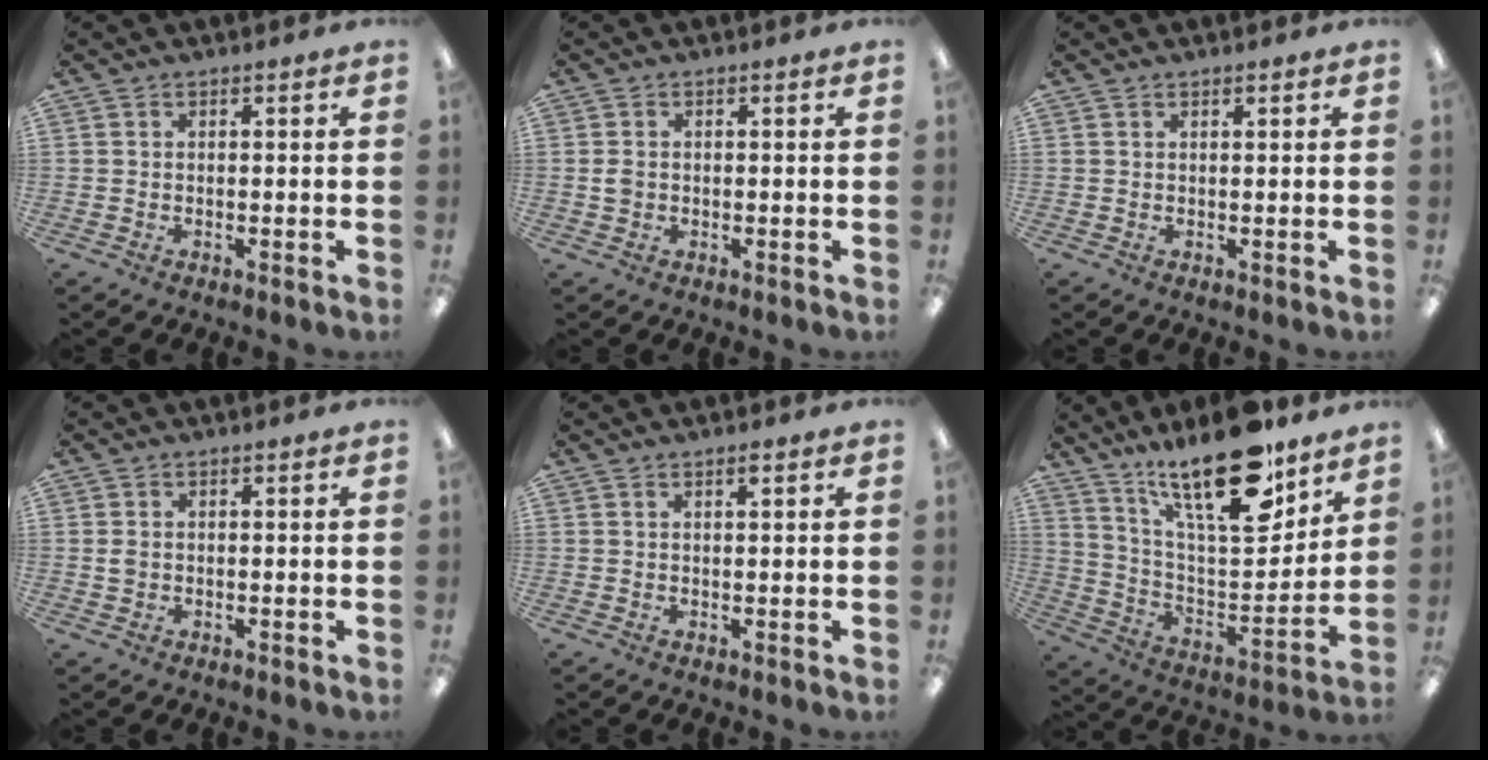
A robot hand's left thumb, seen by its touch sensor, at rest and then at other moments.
{"total": 1.6, "force": [-0.1, 1.2, 1.0], "torque": [-0.020, 0.002, -0.002]}
{"total": 0.8, "force": [0.7, 0.1, 0.4], "torque": [-0.008, 0.000, 0.012]}
{"total": 1.3, "force": [0.0, 0.9, 0.9], "torque": [-0.018, 0.003, 0.000]}
{"total": 1.4, "force": [1.1, 0.2, 0.9], "torque": [-0.020, 0.000, 0.018]}
{"total": 22.6, "force": [16.1, 7.4, 14.0], "torque": [-0.238, -0.104, 0.273]}